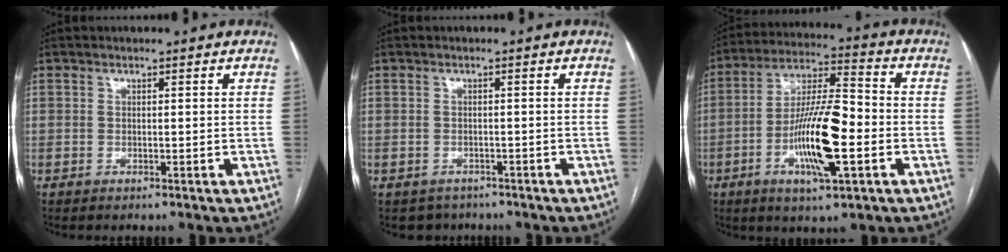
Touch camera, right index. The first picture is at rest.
{"total": 3.2, "force": [-2.4, 2.1, -0.1], "torque": [0.001, 0.005, -0.034]}
{"total": 14.4, "force": [-4.0, 2.7, 13.5], "torque": [-0.256, 0.002, -0.068]}